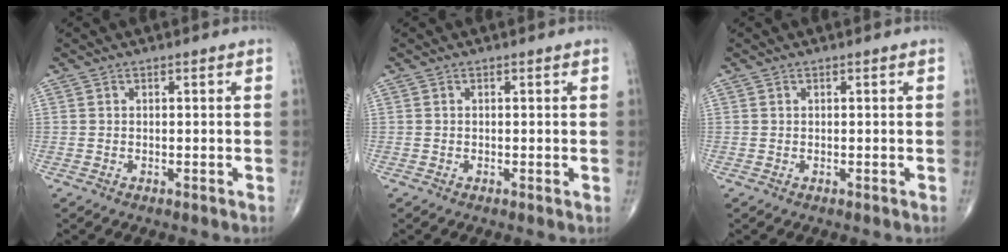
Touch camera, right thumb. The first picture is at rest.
{"total": 0.0}
{"total": 0.0}